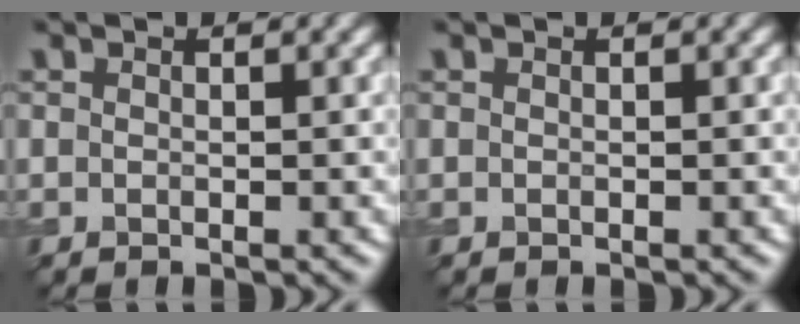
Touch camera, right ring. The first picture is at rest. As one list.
[{"total": 0.0}]